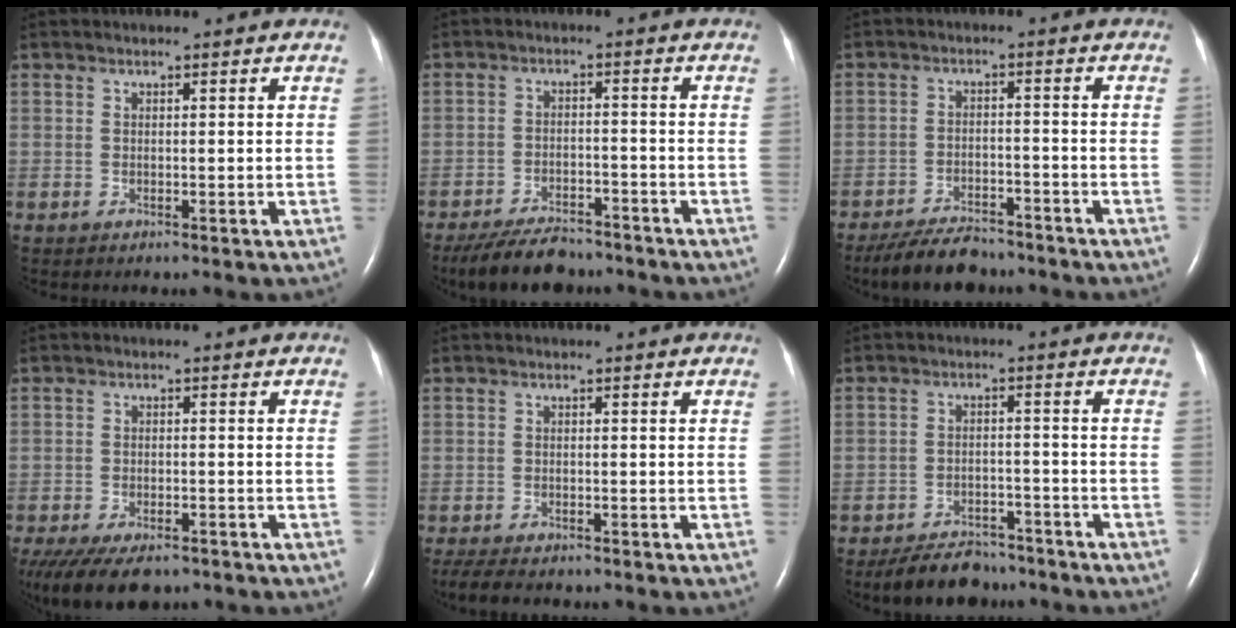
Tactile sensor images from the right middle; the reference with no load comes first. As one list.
[{"total": 8.9, "force": [-7.7, 2.8, 3.5], "torque": [-0.062, -0.013, -0.126]}, {"total": 8.0, "force": [-7.0, 2.3, 2.9], "torque": [-0.054, -0.014, -0.119]}, {"total": 11.4, "force": [-8.4, 4.7, 6.2], "torque": [-0.123, -0.016, -0.123]}, {"total": 5.7, "force": [-4.8, 1.5, 2.8], "torque": [-0.050, -0.013, -0.071]}, {"total": 7.5, "force": [-6.6, 3.0, 2.1], "torque": [-0.036, -0.005, -0.105]}]